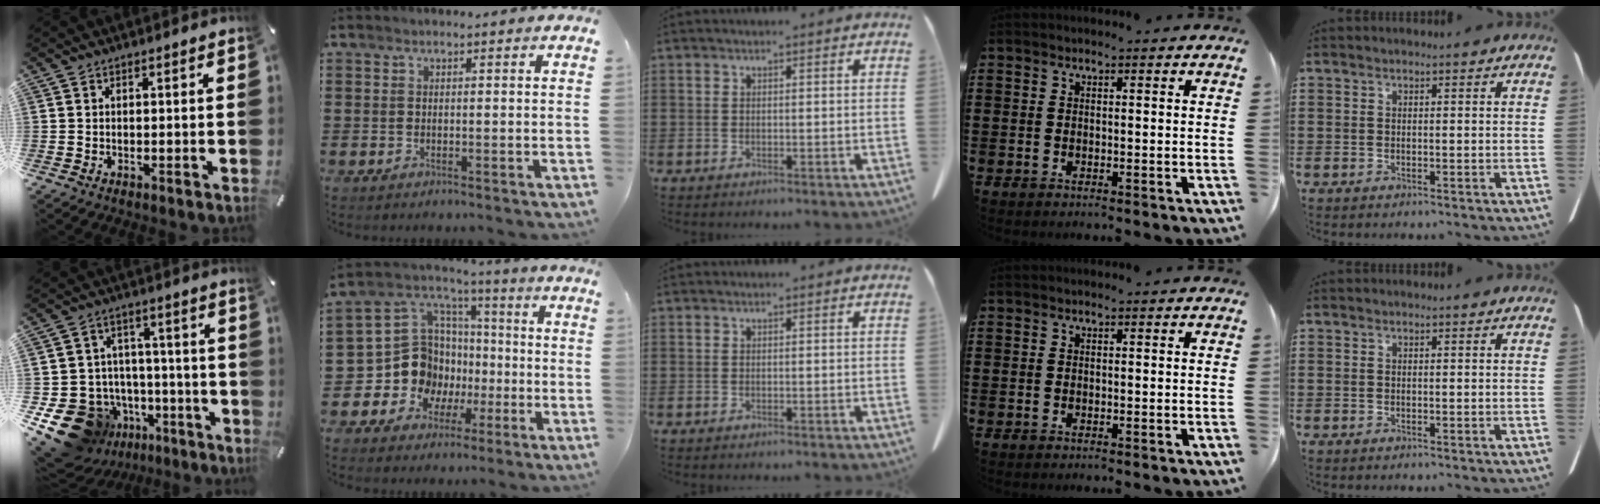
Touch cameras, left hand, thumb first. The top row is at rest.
{"thumb": {"total": 17.7, "force": [-9.3, 13.3, 7.0], "torque": [-0.113, 0.054, -0.129]}, "index": {"total": 11.9, "force": [-2.4, 10.8, 4.3], "torque": [-0.139, -0.006, -0.035]}}